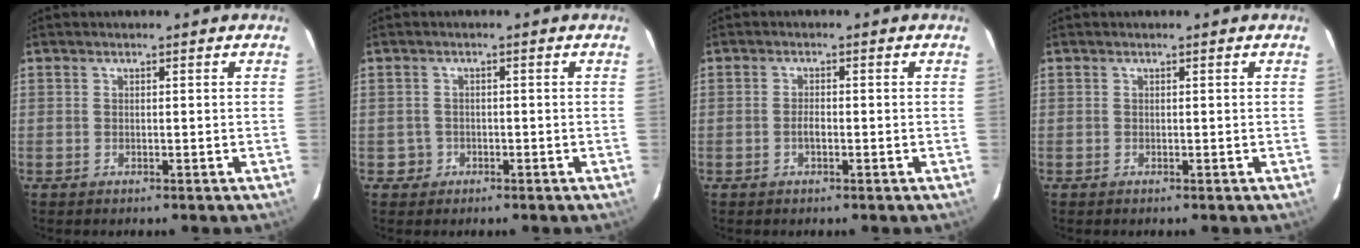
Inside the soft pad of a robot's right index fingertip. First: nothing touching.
{"total": 2.3, "force": [-0.2, 2.3, 0.2], "torque": [-0.003, 0.003, 0.002]}
{"total": 1.7, "force": [-0.6, 0.7, 1.4], "torque": [-0.029, 0.002, -0.012]}
{"total": 0.0}